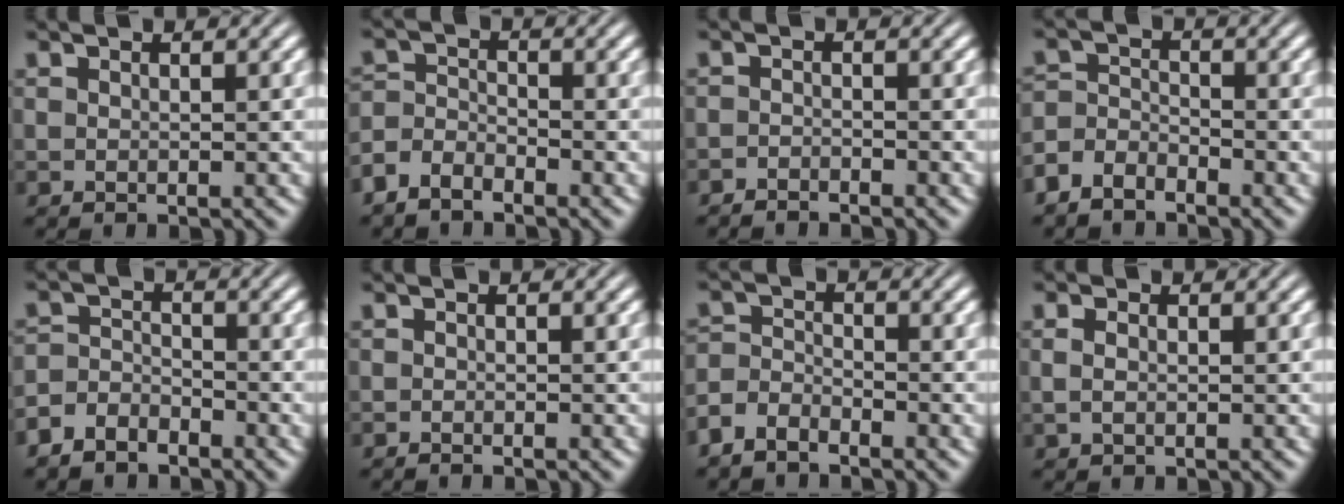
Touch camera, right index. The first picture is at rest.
{"total": 3.3, "force": [-2.5, 1.8, 0.9], "torque": [-0.009, -0.014, -0.043]}
{"total": 2.0, "force": [-1.7, -0.8, -0.5], "torque": [0.017, -0.009, -0.029]}
{"total": 3.6, "force": [-2.7, 2.1, 0.9], "torque": [-0.007, -0.014, -0.045]}
{"total": 3.5, "force": [-2.9, 1.7, 0.7], "torque": [0.002, -0.010, -0.049]}
{"total": 1.1, "force": [-0.7, -0.9, -0.2], "torque": [0.008, -0.005, -0.009]}
{"total": 3.0, "force": [-2.4, 1.6, 0.8], "torque": [-0.009, -0.014, -0.040]}
{"total": 0.7, "force": [0.1, -0.4, 0.6], "torque": [-0.011, -0.005, 0.008]}